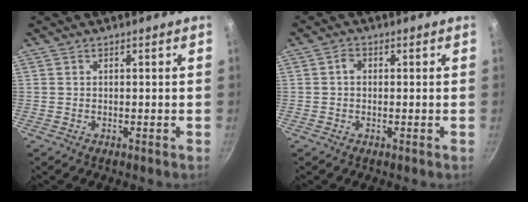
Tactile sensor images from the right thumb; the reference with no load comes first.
{"total": 1.8, "force": [0.1, 1.4, 1.1], "torque": [-0.019, 0.007, -0.002]}